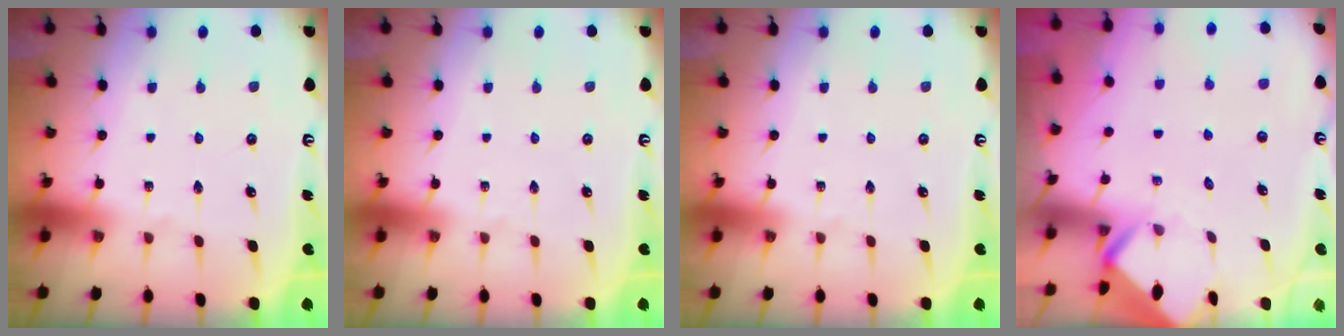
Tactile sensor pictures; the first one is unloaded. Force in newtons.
{"total": 0.0}
{"total": 0.0}
{"total": 2.7, "press": 2.7, "slide": 0.1}